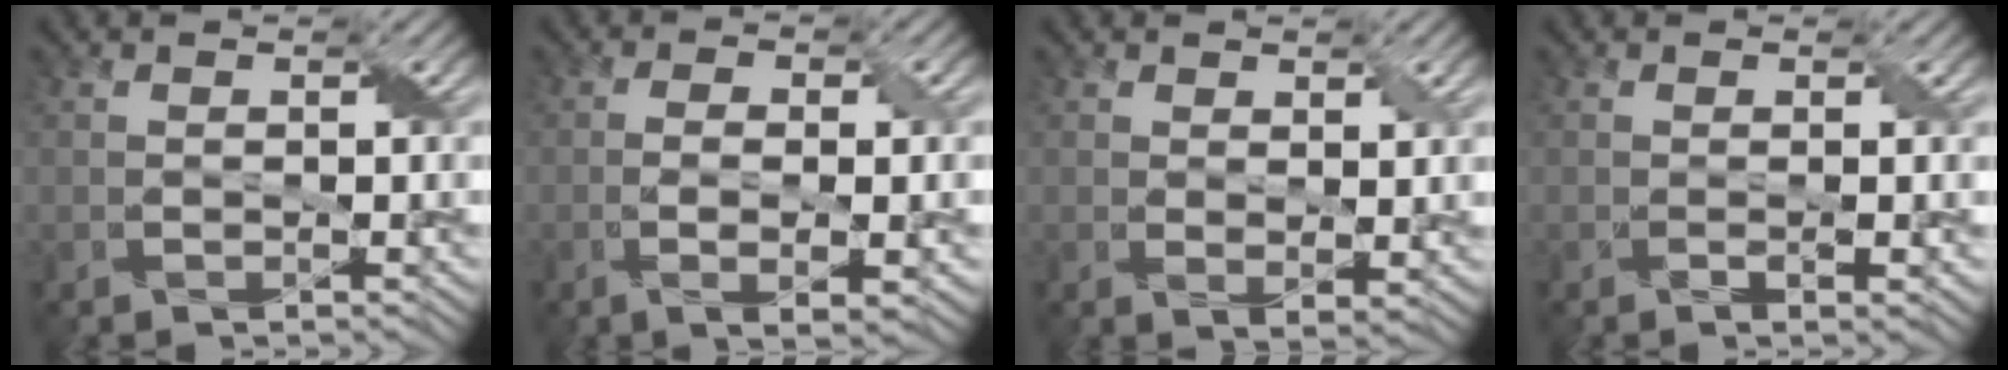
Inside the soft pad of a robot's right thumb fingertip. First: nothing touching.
{"total": 4.9, "force": [-1.2, 1.4, 4.6], "torque": [-0.086, -0.005, -0.015]}
{"total": 2.5, "force": [1.2, 1.1, 1.9], "torque": [-0.043, -0.010, 0.024]}
{"total": 1.6, "force": [0.0, -0.1, 1.6], "torque": [-0.028, 0.001, -0.002]}